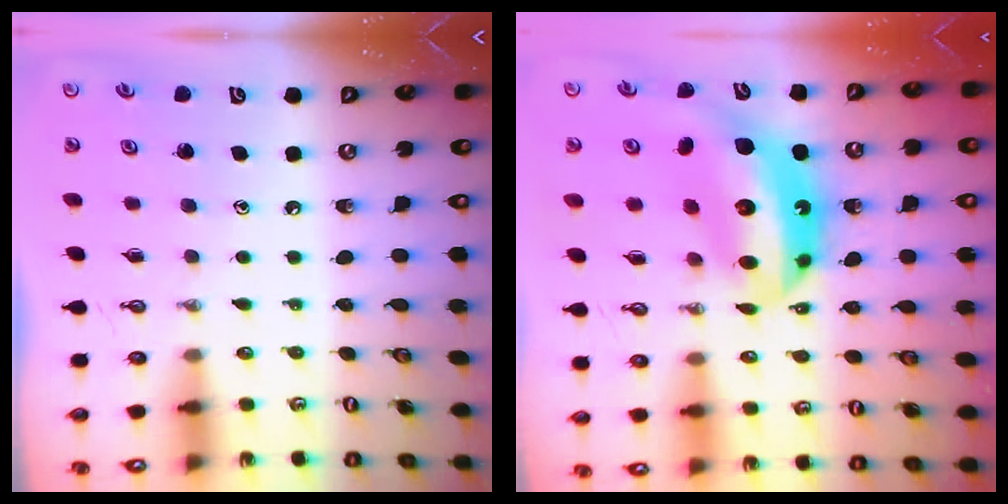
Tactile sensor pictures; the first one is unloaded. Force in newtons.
{"total": 17.0, "press": 17.0, "slide": 1.5}